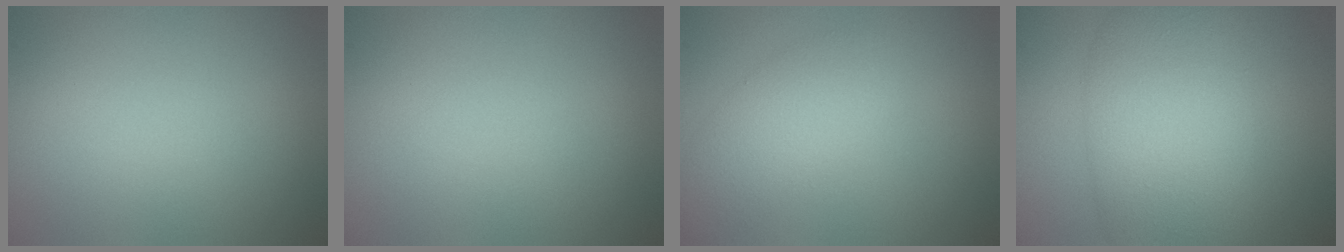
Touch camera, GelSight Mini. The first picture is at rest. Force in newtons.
{"total": 0.0}
{"total": 3.5, "press": 3.5, "slide": 0.1}
{"total": 8.3, "press": 8.3, "slide": 0.4}